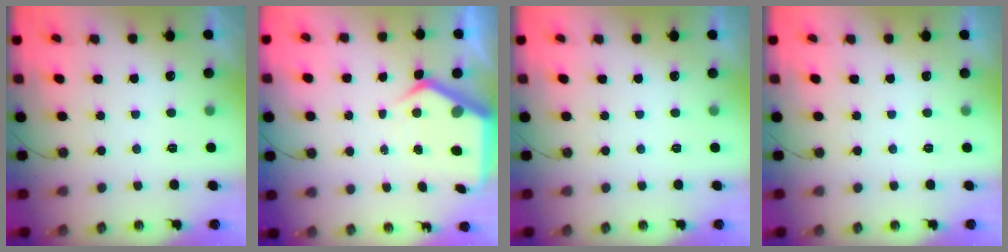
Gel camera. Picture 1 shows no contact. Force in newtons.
{"total": 6.9, "press": 6.8, "slide": 0.8}
{"total": 0.0}
{"total": 0.0}